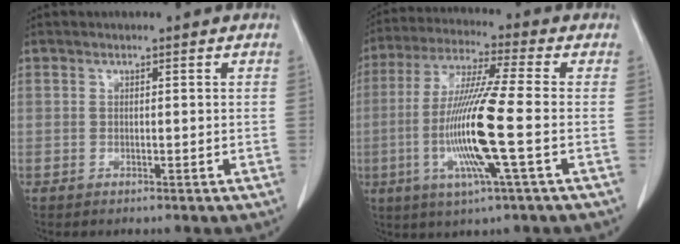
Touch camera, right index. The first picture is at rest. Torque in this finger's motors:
{"motor_torque": [2.14, 0.00, 1.05, 0.21]}